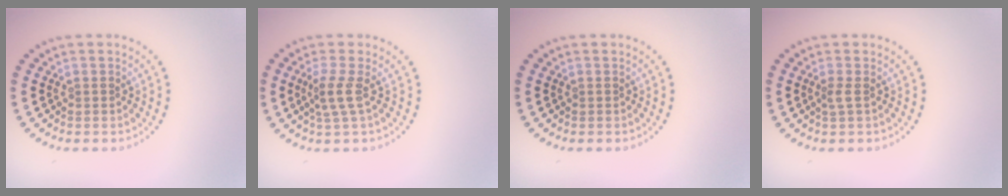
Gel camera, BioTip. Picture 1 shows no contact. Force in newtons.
{"total": 2.2, "press": 1.5, "slide": 1.6}
{"total": 0.0}
{"total": 0.9, "press": 0.6, "slide": 0.7}